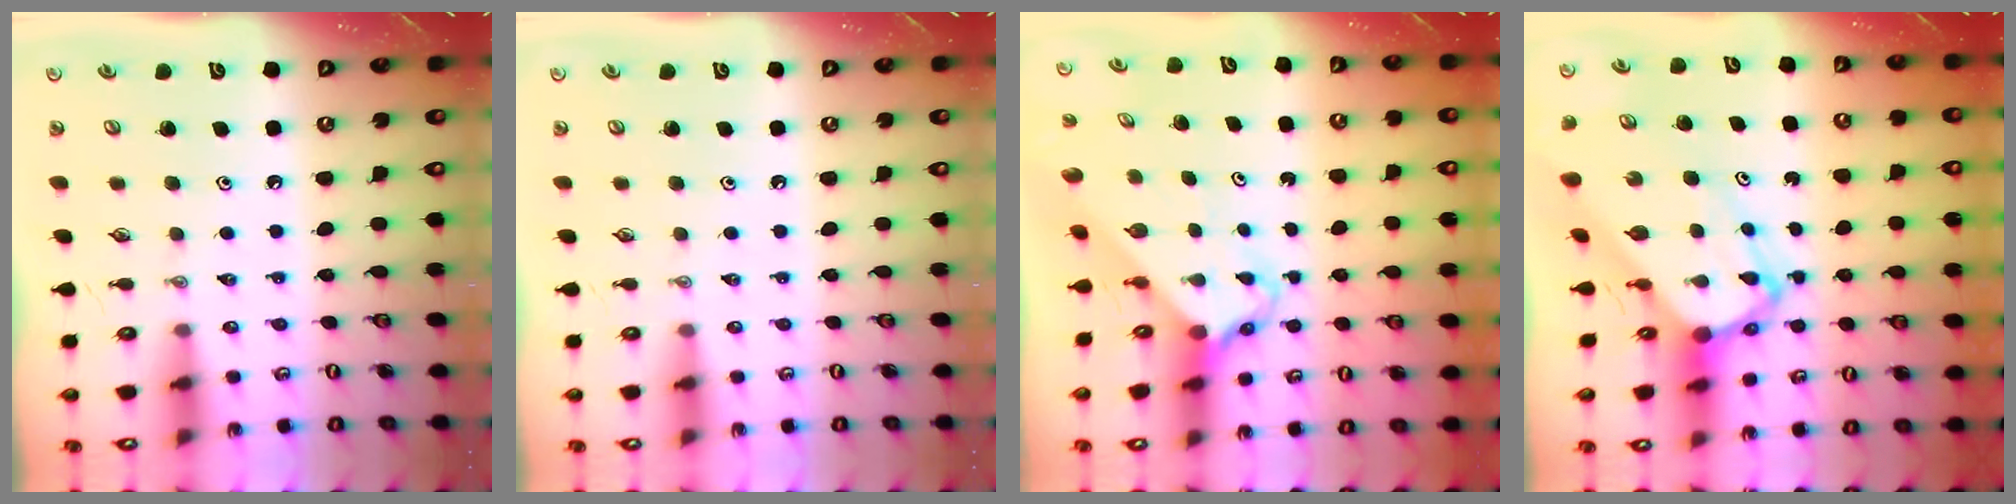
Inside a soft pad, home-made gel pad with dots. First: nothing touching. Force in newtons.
{"total": 0.0}
{"total": 2.7, "press": 2.7, "slide": 0.2}
{"total": 9.2, "press": 9.1, "slide": 0.9}